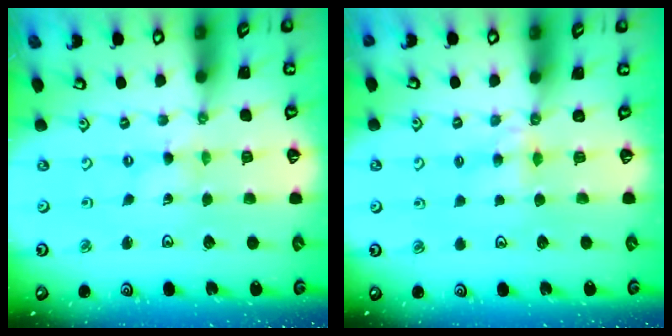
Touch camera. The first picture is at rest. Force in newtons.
{"total": 3.9, "press": 3.8, "slide": 0.6}